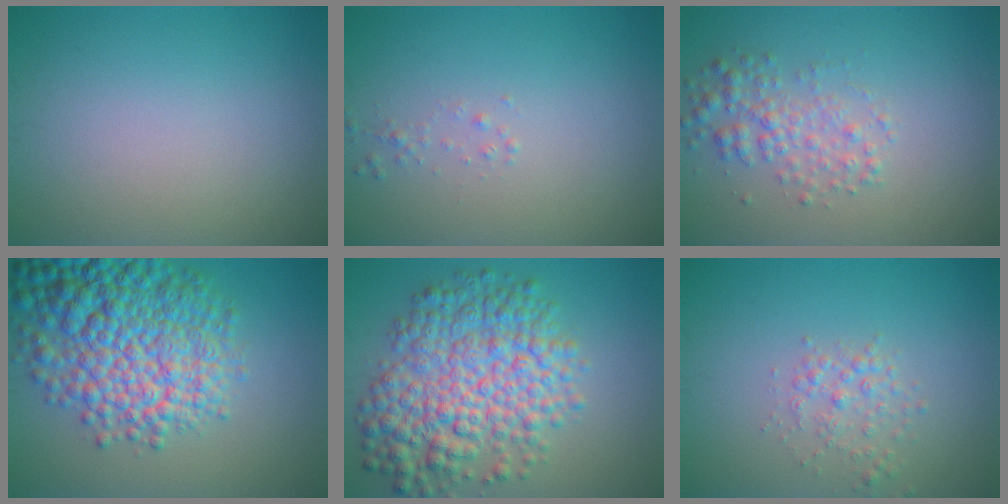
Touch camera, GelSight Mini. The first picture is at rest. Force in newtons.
{"total": 0.7, "press": 0.6, "slide": 0.1}
{"total": 2.7, "press": 2.7, "slide": 0.0}
{"total": 10.8, "press": 10.8, "slide": 0.4}
{"total": 8.9, "press": 8.9, "slide": 0.2}
{"total": 1.9, "press": 1.9, "slide": 0.1}